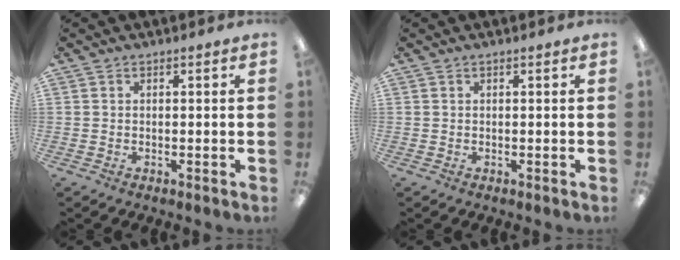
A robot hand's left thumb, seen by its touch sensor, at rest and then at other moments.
{"total": 0.0}